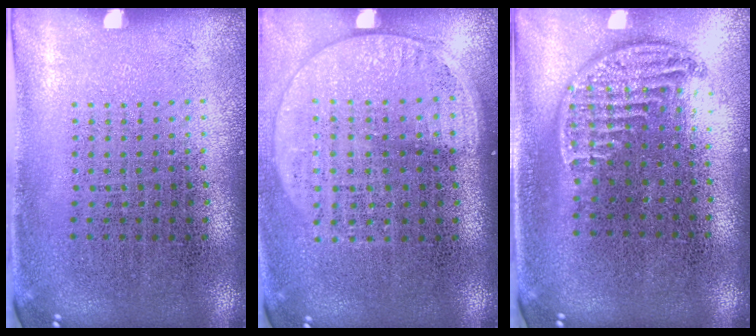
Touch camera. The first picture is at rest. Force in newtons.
{"total": 1.5, "press": 1.4, "slide": 0.7}
{"total": 1.2, "press": 1.0, "slide": 0.7}